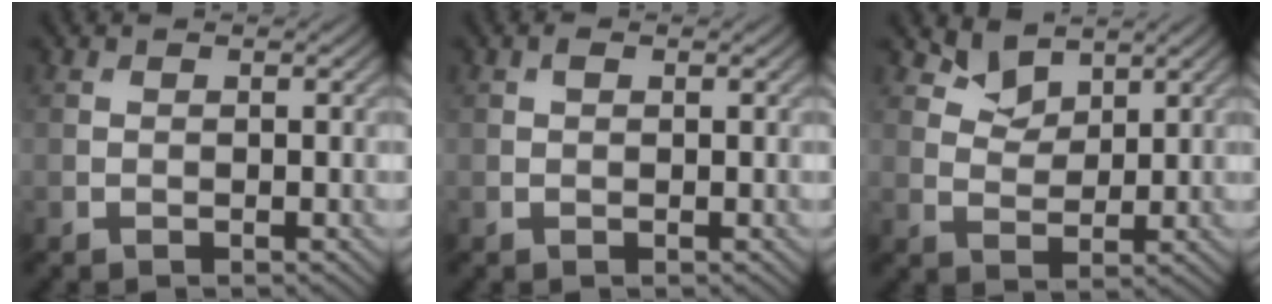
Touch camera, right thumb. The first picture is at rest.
{"total": 0.7, "force": [0.3, 0.4, 0.4], "torque": [-0.009, 0.001, 0.005]}
{"total": 3.6, "force": [2.8, 1.9, 1.3], "torque": [-0.031, -0.009, 0.056]}